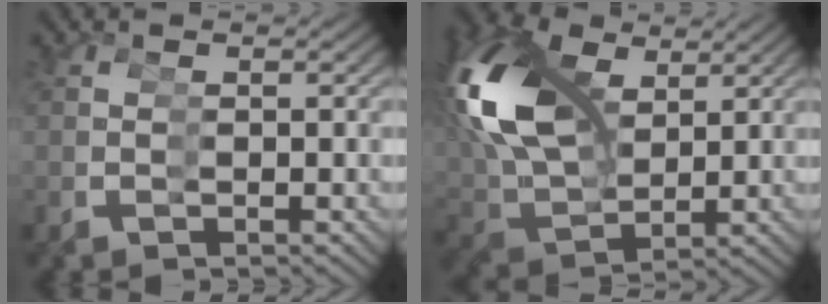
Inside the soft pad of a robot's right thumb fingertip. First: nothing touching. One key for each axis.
{"total": 12.3, "fx": 4.4, "fy": 8.0, "fz": 8.1, "tx": -0.187, "ty": 0.000, "tz": 0.070}